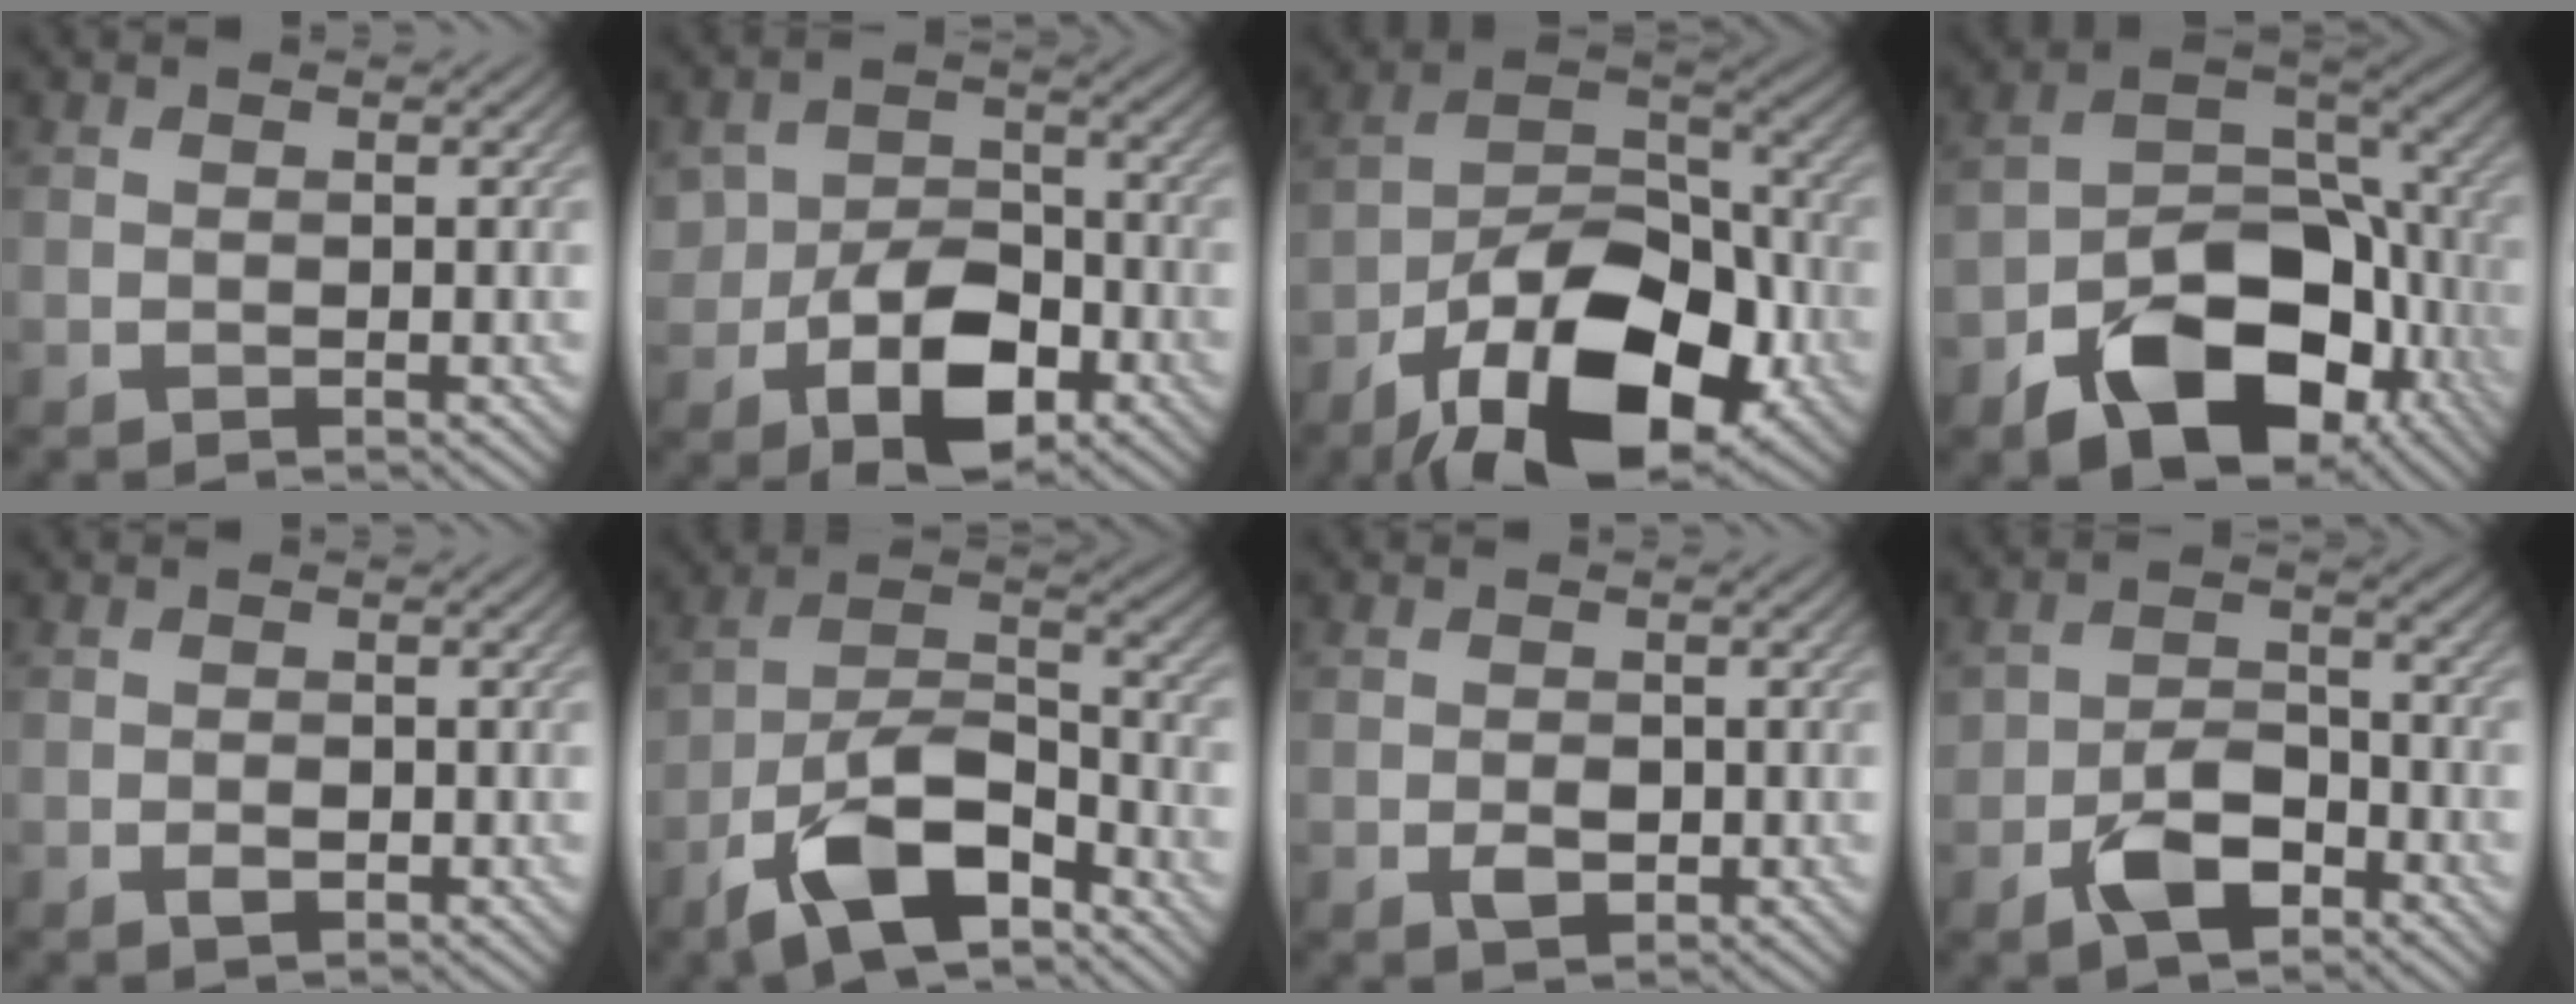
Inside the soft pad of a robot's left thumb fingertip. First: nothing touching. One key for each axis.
{"total": 9.1, "fx": -3.7, "fy": 6.0, "fz": 5.7, "tx": -0.106, "ty": -0.016, "tz": -0.062}
{"total": 17.8, "fx": -9.9, "fy": 9.0, "fz": 11.7, "tx": -0.196, "ty": -0.017, "tz": -0.179}
{"total": 15.7, "fx": -8.0, "fy": 10.0, "fz": 9.2, "tx": -0.146, "ty": -0.030, "tz": -0.138}
{"total": 1.6, "fx": -0.7, "fy": 1.0, "fz": 1.0, "tx": -0.017, "ty": -0.003, "tz": -0.013}
{"total": 12.7, "fx": -7.8, "fy": 5.5, "fz": 8.3, "tx": -0.158, "ty": -0.003, "tz": -0.163}
{"total": 2.5, "fx": -0.8, "fy": 1.8, "fz": 1.6, "tx": -0.028, "ty": -0.007, "tz": -0.013}
{"total": 6.4, "fx": -3.6, "fy": 3.6, "fz": 3.9, "tx": -0.068, "ty": 0.001, "tz": -0.073}